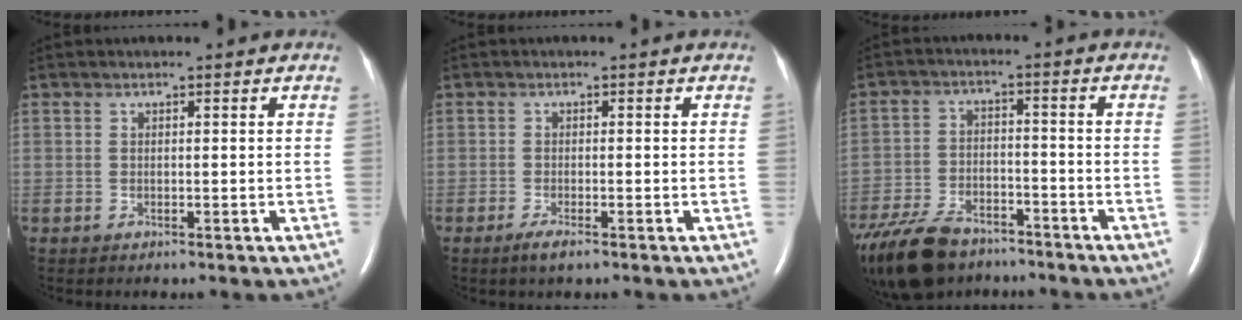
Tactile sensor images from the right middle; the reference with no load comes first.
{"total": 2.0, "force": [-1.4, 0.3, 1.5], "torque": [-0.035, -0.005, -0.026]}
{"total": 15.7, "force": [-11.8, 7.4, 7.3], "torque": [-0.186, -0.015, -0.196]}